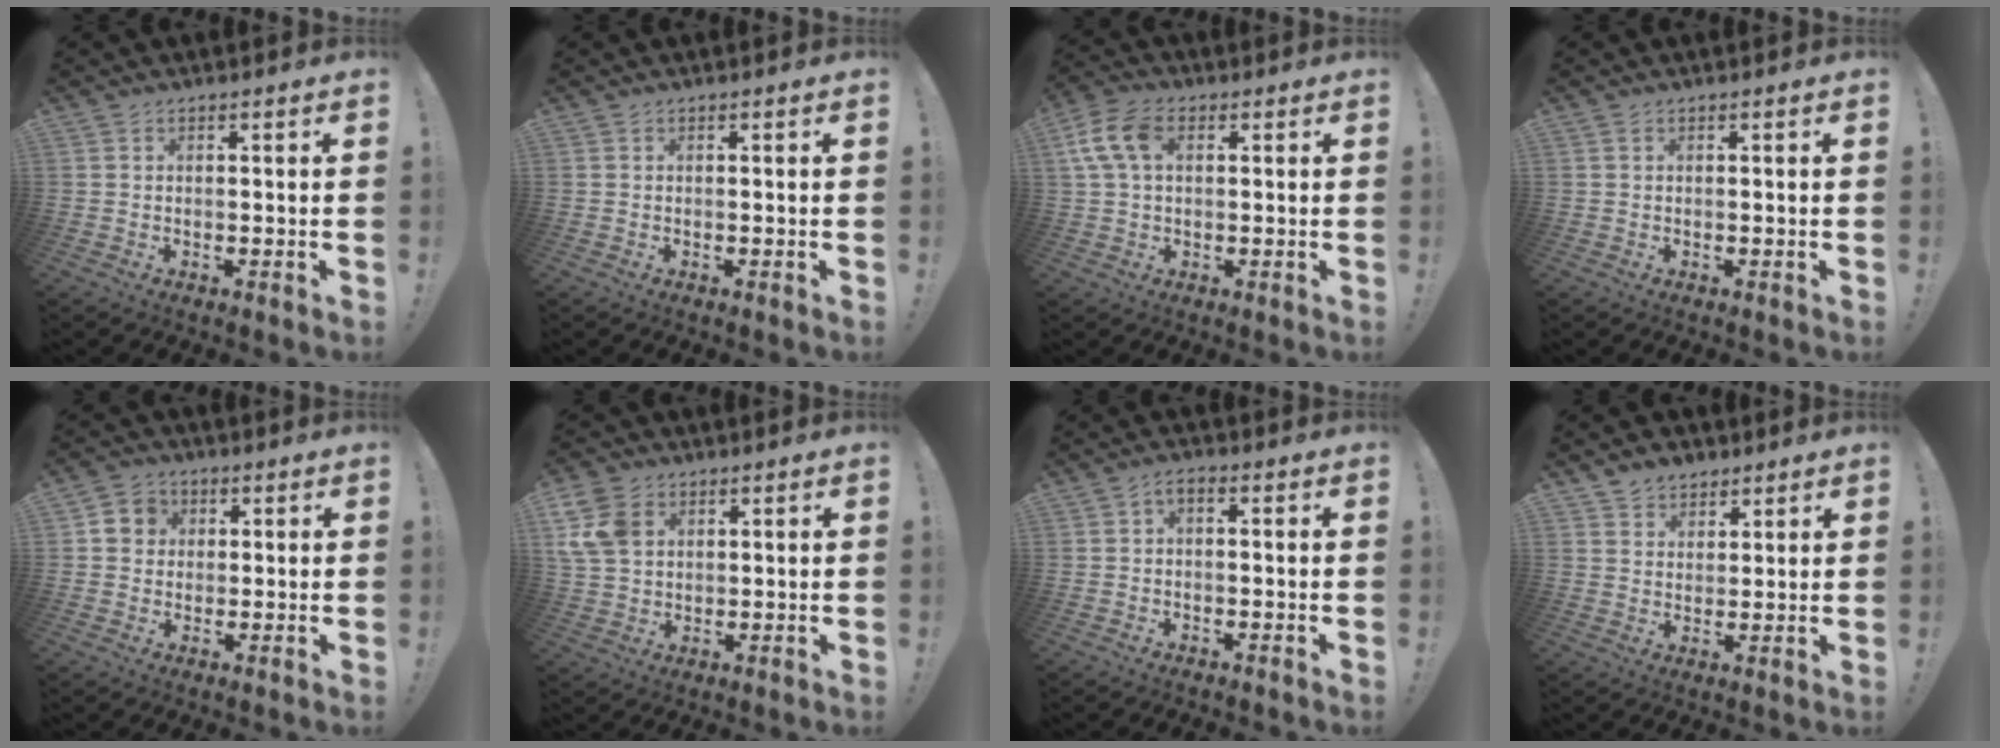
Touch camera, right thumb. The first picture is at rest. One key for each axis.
{"total": 0.0}
{"total": 10.5, "fx": 2.6, "fy": 6.7, "fz": 7.7, "tx": -0.158, "ty": 0.010, "tz": 0.053}
{"total": 0.0}
{"total": 6.1, "fx": 1.1, "fy": 5.7, "fz": 2.0, "tx": -0.029, "ty": 0.009, "tz": 0.022}
{"total": 10.6, "fx": 3.6, "fy": 7.8, "fz": 6.3, "tx": -0.135, "ty": 0.003, "tz": 0.074}
{"total": 2.1, "fx": -0.8, "fy": 0.8, "fz": 1.7, "tx": -0.032, "ty": 0.006, "tz": -0.014}
{"total": 5.4, "fx": 3.9, "fy": 3.7, "fz": 0.4, "tx": 0.003, "ty": -0.028, "tz": 0.073}